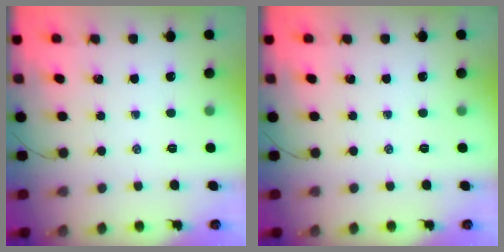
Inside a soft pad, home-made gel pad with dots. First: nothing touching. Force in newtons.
{"total": 0.0}